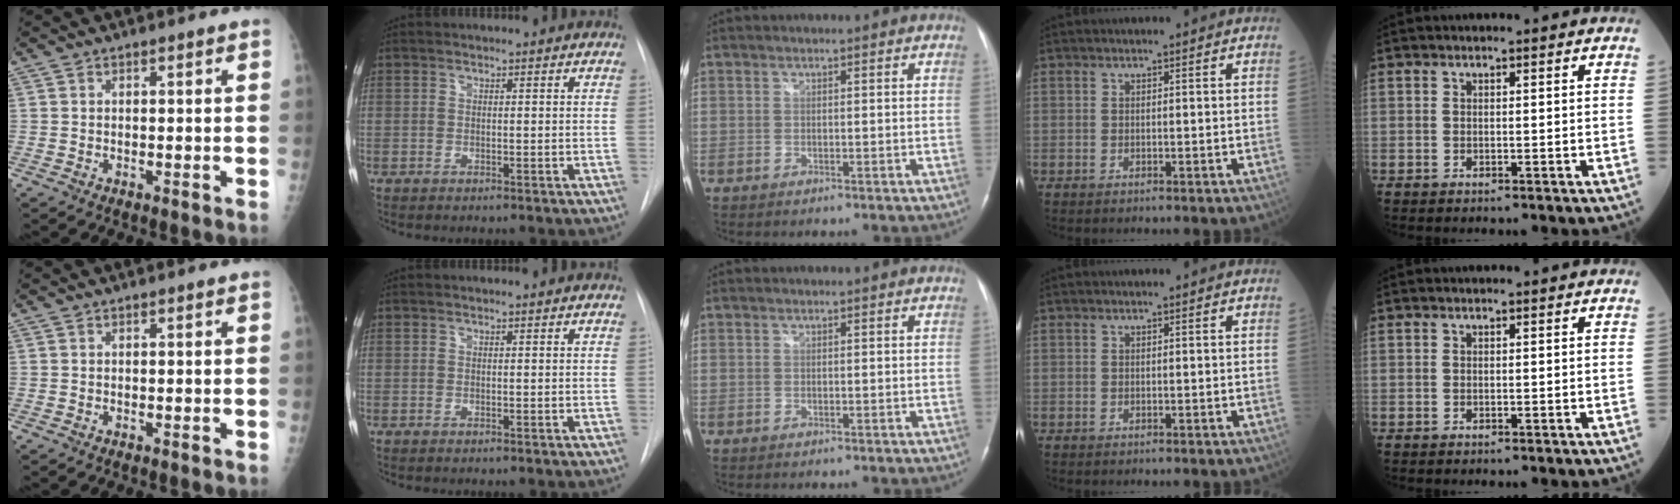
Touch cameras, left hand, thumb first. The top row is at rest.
{}